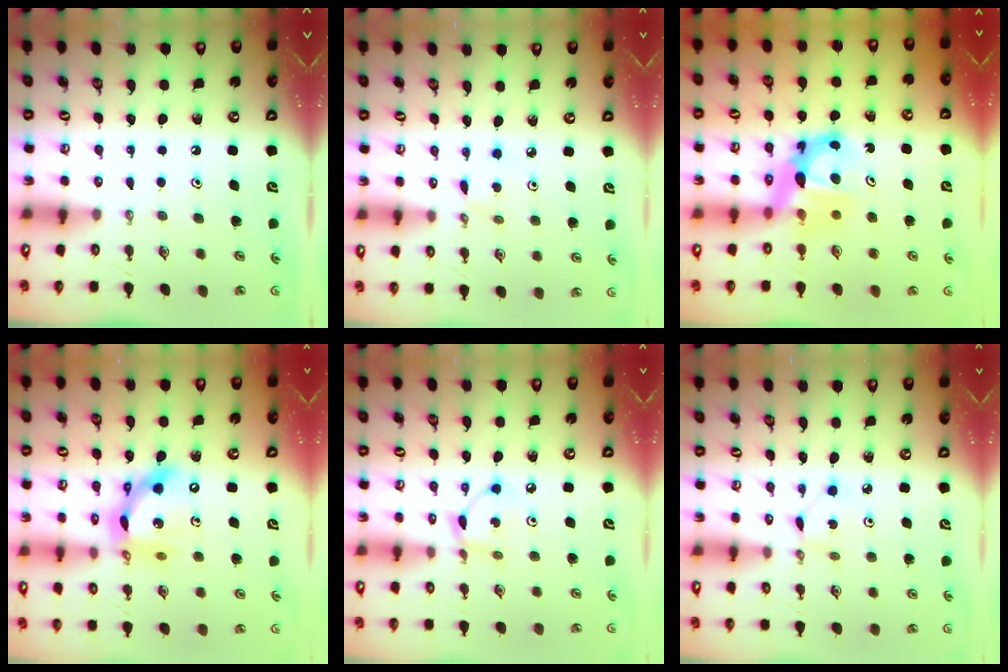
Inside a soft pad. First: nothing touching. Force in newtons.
{"total": 2.9, "press": 2.8, "slide": 0.4}
{"total": 8.2, "press": 8.1, "slide": 0.5}
{"total": 15.8, "press": 15.7, "slide": 1.6}
{"total": 5.8, "press": 5.8, "slide": 0.2}
{"total": 2.3, "press": 2.3, "slide": 0.2}